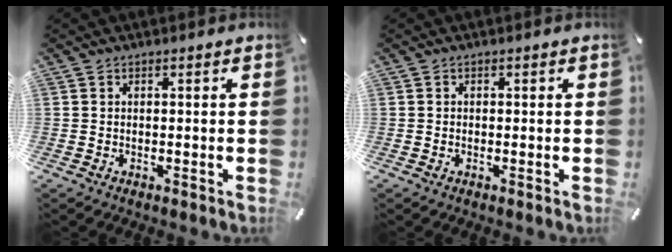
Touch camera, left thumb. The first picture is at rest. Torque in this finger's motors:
{"motor_torque": [-0.30, -0.35, 0.02, 0.25, 0.01]}